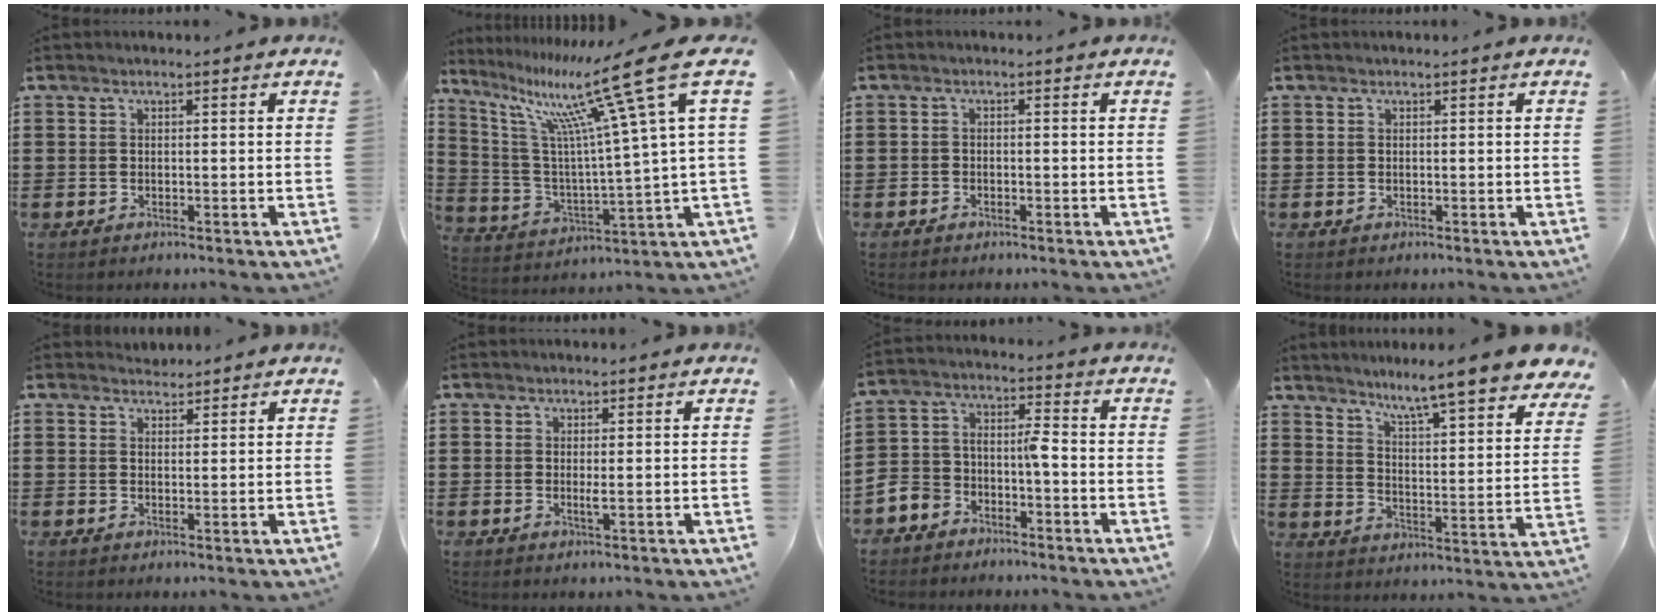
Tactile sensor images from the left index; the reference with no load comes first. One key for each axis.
{"total": 18.5, "fx": 10.6, "fy": 1.8, "fz": 15.0, "tx": -0.294, "ty": -0.057, "tz": 0.160}
{"total": 0.9, "fx": -0.8, "fy": 0.2, "fz": 0.1, "tx": -0.006, "ty": 0.000, "tz": -0.017}
{"total": 0.0}
{"total": 1.7, "fx": 1.6, "fy": 0.4, "fz": -0.1, "tx": -0.002, "ty": 0.005, "tz": 0.032}
{"total": 1.1, "fx": 0.0, "fy": 0.0, "fz": 1.1, "tx": -0.020, "ty": -0.003, "tz": 0.001}
{"total": 4.9, "fx": -3.7, "fy": 2.2, "fz": 2.4, "tx": -0.063, "ty": -0.002, "tz": -0.079}
{"total": 7.7, "fx": 6.6, "fy": -0.8, "fz": 3.9, "tx": -0.085, "ty": -0.053, "tz": 0.102}